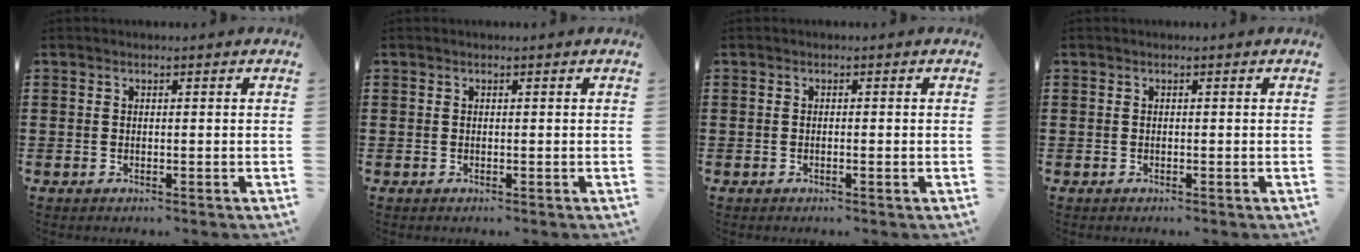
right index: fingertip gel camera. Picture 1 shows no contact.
{"total": 0.0}
{"total": 0.5, "force": [-0.1, -0.1, 0.5], "torque": [-0.009, -0.004, -0.001]}
{"total": 0.0}